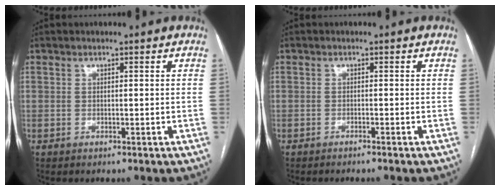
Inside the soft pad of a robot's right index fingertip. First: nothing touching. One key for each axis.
{"total": 1.2, "fx": -1.1, "fy": -0.3, "fz": 0.6, "tx": -0.009, "ty": 0.002, "tz": -0.015}